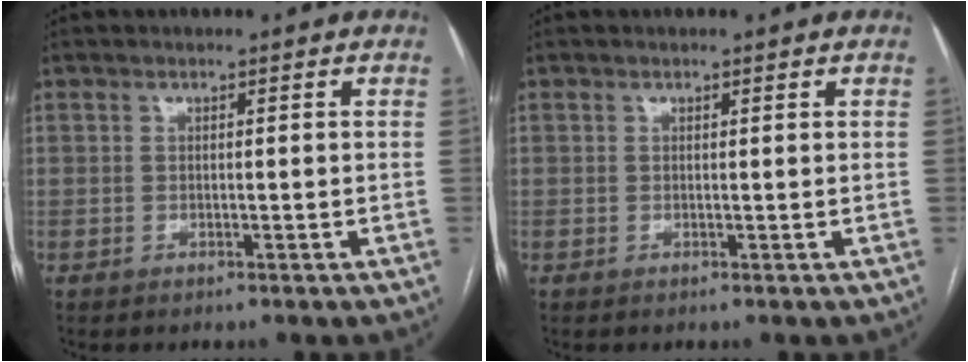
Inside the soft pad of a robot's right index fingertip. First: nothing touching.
{"total": 0.0}